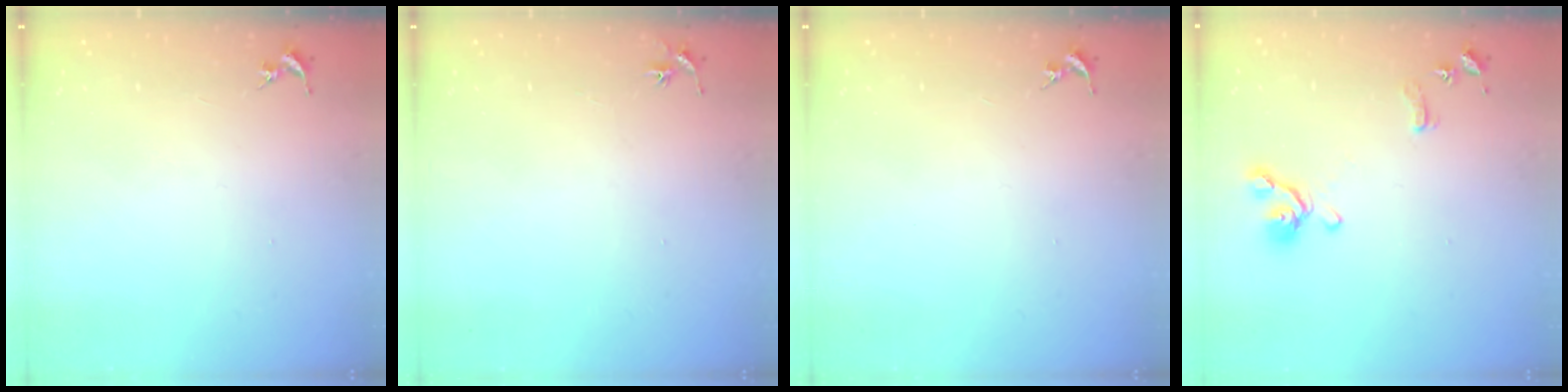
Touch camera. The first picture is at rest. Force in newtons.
{"total": 2.9, "press": 2.9, "slide": 0.3}
{"total": 0.0}
{"total": 11.3, "press": 11.2, "slide": 1.3}